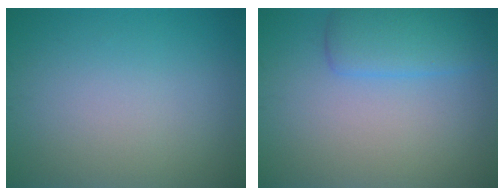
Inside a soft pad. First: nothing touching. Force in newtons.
{"total": 3.4, "press": 3.4, "slide": 0.3}